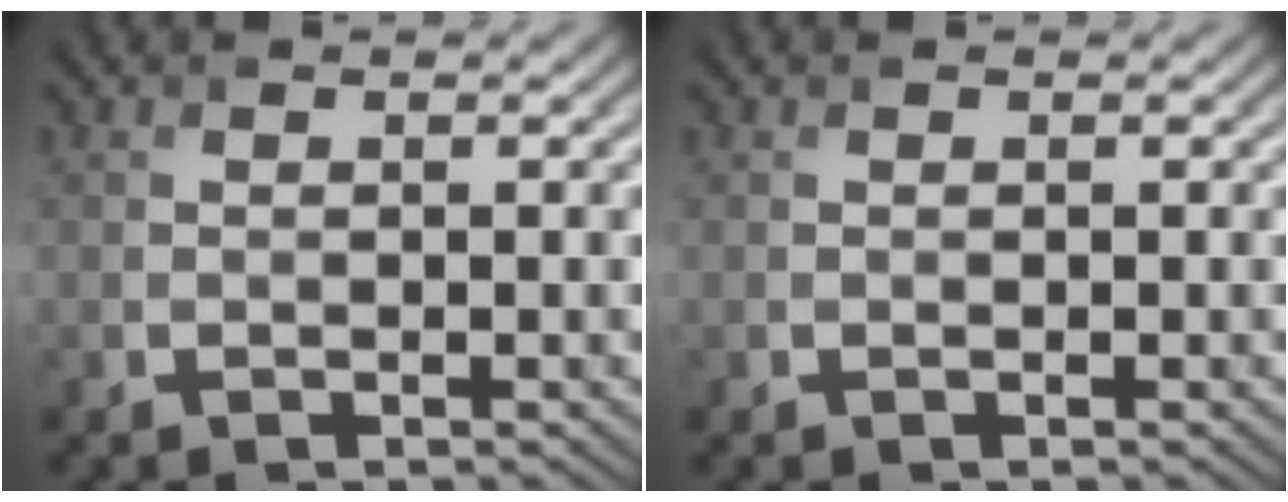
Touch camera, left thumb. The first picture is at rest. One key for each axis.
{"total": 0.0}